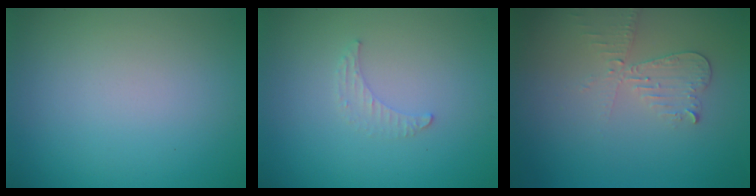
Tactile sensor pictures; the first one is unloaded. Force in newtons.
{"total": 1.1, "press": 1.1, "slide": 0.3}
{"total": 2.4, "press": 2.4, "slide": 0.5}